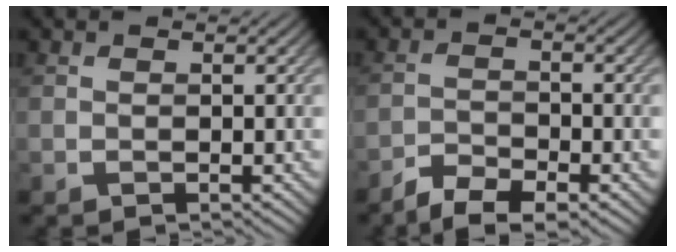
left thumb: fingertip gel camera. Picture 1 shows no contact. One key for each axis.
{"total": 4.8, "fx": -3.8, "fy": 1.4, "fz": 2.6, "tx": -0.049, "ty": -0.003, "tz": -0.070}